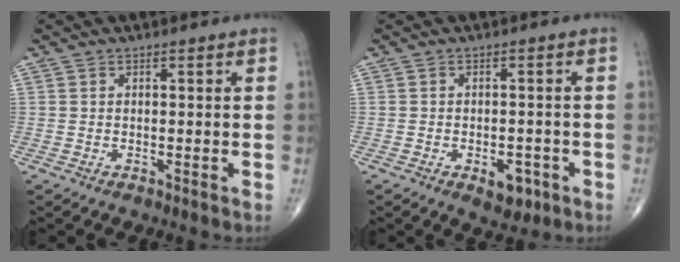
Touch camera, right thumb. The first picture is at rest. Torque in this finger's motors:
{"motor_torque": [2.44, 1.59, 0.42, -0.59, 0.00]}